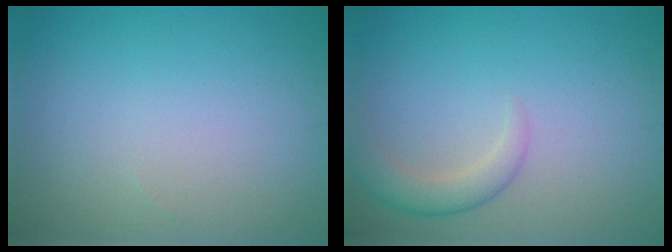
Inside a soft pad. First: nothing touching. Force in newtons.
{"total": 2.4, "press": 2.4, "slide": 0.2}